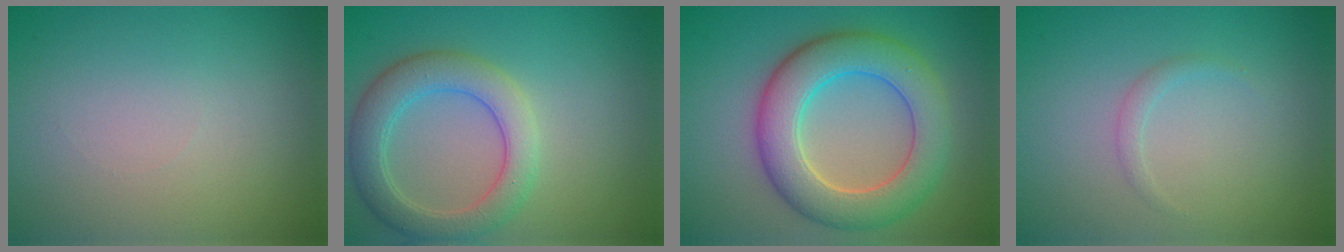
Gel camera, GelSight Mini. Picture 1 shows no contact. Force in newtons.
{"total": 5.0, "press": 5.0, "slide": 0.5}
{"total": 7.5, "press": 7.5, "slide": 0.2}
{"total": 0.9, "press": 0.9, "slide": 0.1}